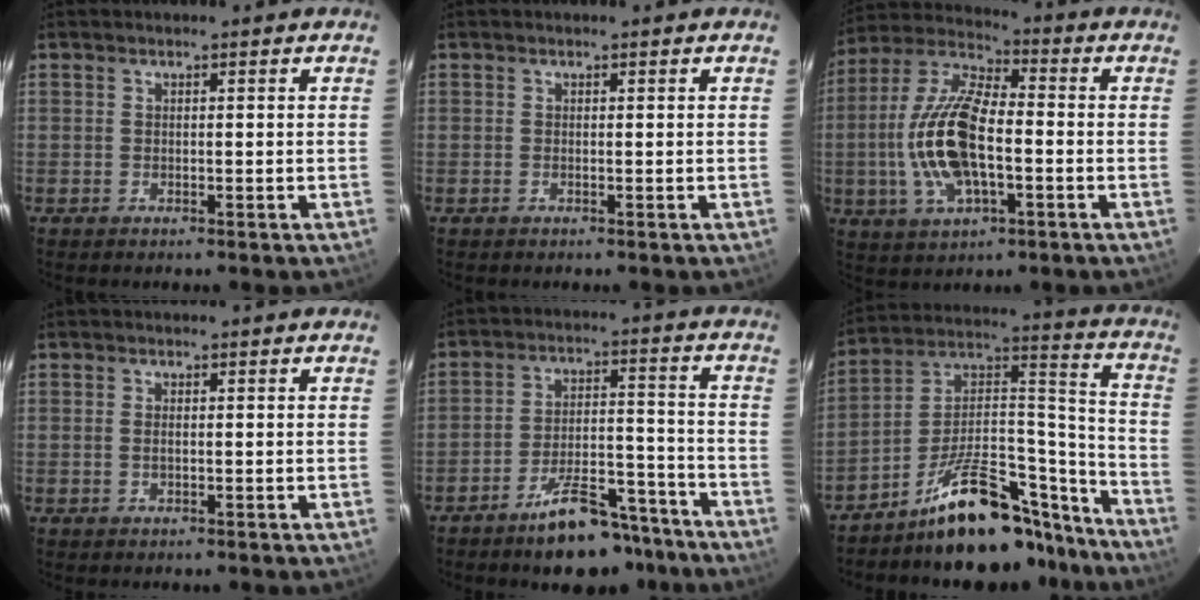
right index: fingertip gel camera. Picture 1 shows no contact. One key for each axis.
{"total": 0.0}
{"total": 16.7, "fx": -2.8, "fy": 7.2, "fz": 14.8, "tx": -0.310, "ty": 0.004, "tz": -0.054}
{"total": 1.2, "fx": -0.1, "fy": 0.6, "fz": 1.1, "tx": -0.022, "ty": 0.001, "tz": -0.003}
{"total": 14.3, "fx": -11.4, "fy": 5.2, "fz": 6.9, "tx": -0.116, "ty": 0.029, "tz": -0.160}
{"total": 21.5, "fx": -17.3, "fy": 7.3, "fz": 10.6, "tx": -0.148, "ty": 0.062, "tz": -0.258}